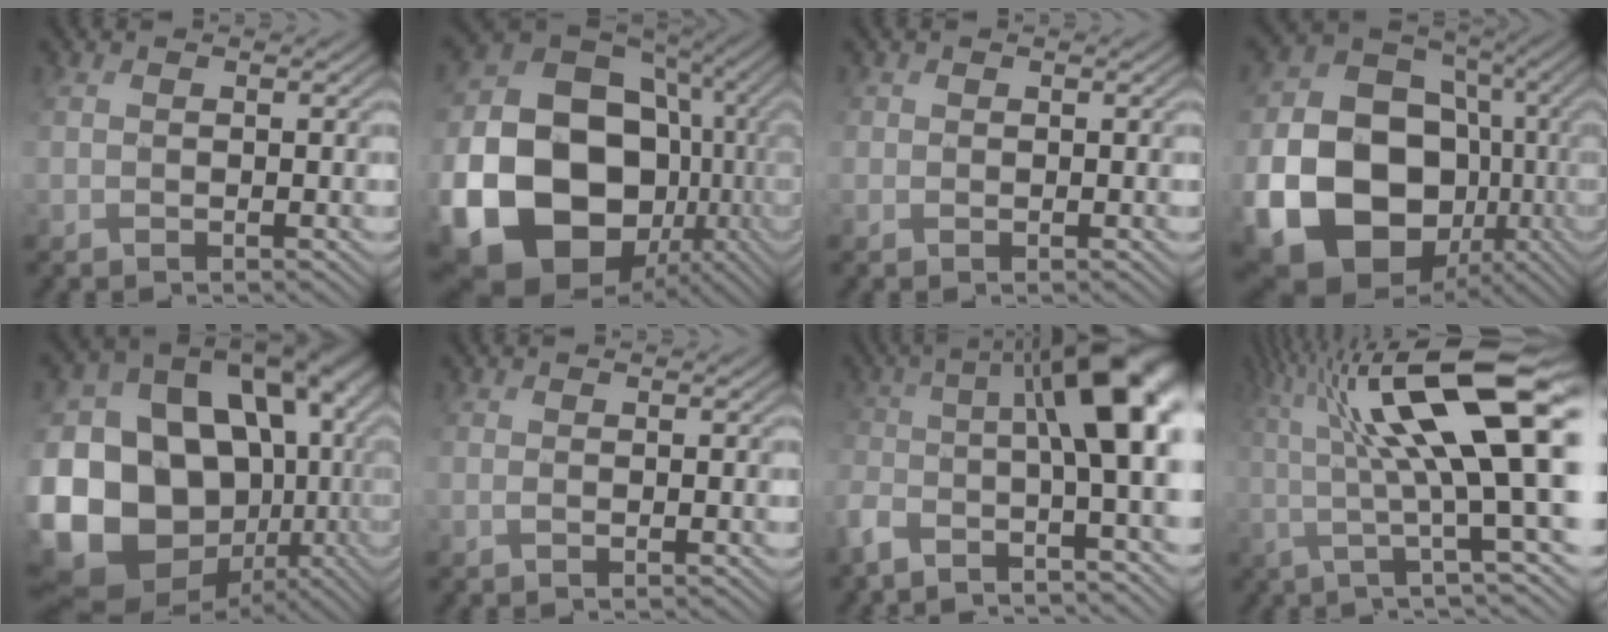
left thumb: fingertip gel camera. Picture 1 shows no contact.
{"total": 25.0, "force": [-4.6, 20.6, 13.4], "torque": [-0.314, -0.062, -0.086]}
{"total": 1.2, "force": [-0.3, 1.2, 0.0], "torque": [0.004, -0.005, -0.009]}
{"total": 22.1, "force": [-5.6, 18.2, 11.2], "torque": [-0.242, -0.062, -0.097]}
{"total": 22.0, "force": [-2.6, 17.7, 12.8], "torque": [-0.293, -0.021, -0.028]}
{"total": 0.0}
{"total": 11.9, "force": [-3.4, 3.4, 10.9], "torque": [-0.175, -0.003, -0.067]}
{"total": 17.0, "force": [3.3, 3.6, 16.3], "torque": [-0.272, 0.007, 0.071]}